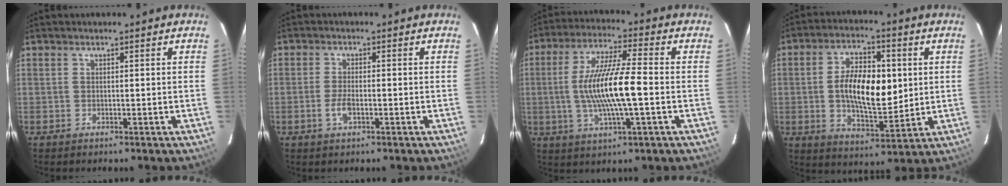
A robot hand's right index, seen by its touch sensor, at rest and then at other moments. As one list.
[{"total": 3.0, "force": [-1.2, 1.2, 2.5], "torque": [-0.057, -0.002, -0.023]}, {"total": 13.4, "force": [-1.5, 1.7, 13.2], "torque": [-0.251, 0.000, -0.026]}, {"total": 13.3, "force": [1.0, 6.3, 11.6], "torque": [-0.207, 0.007, 0.023]}]